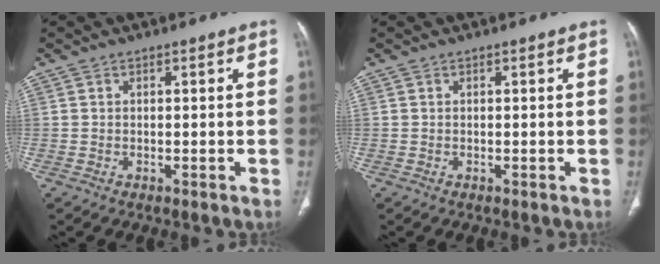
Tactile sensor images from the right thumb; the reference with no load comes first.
{"total": 0.0}